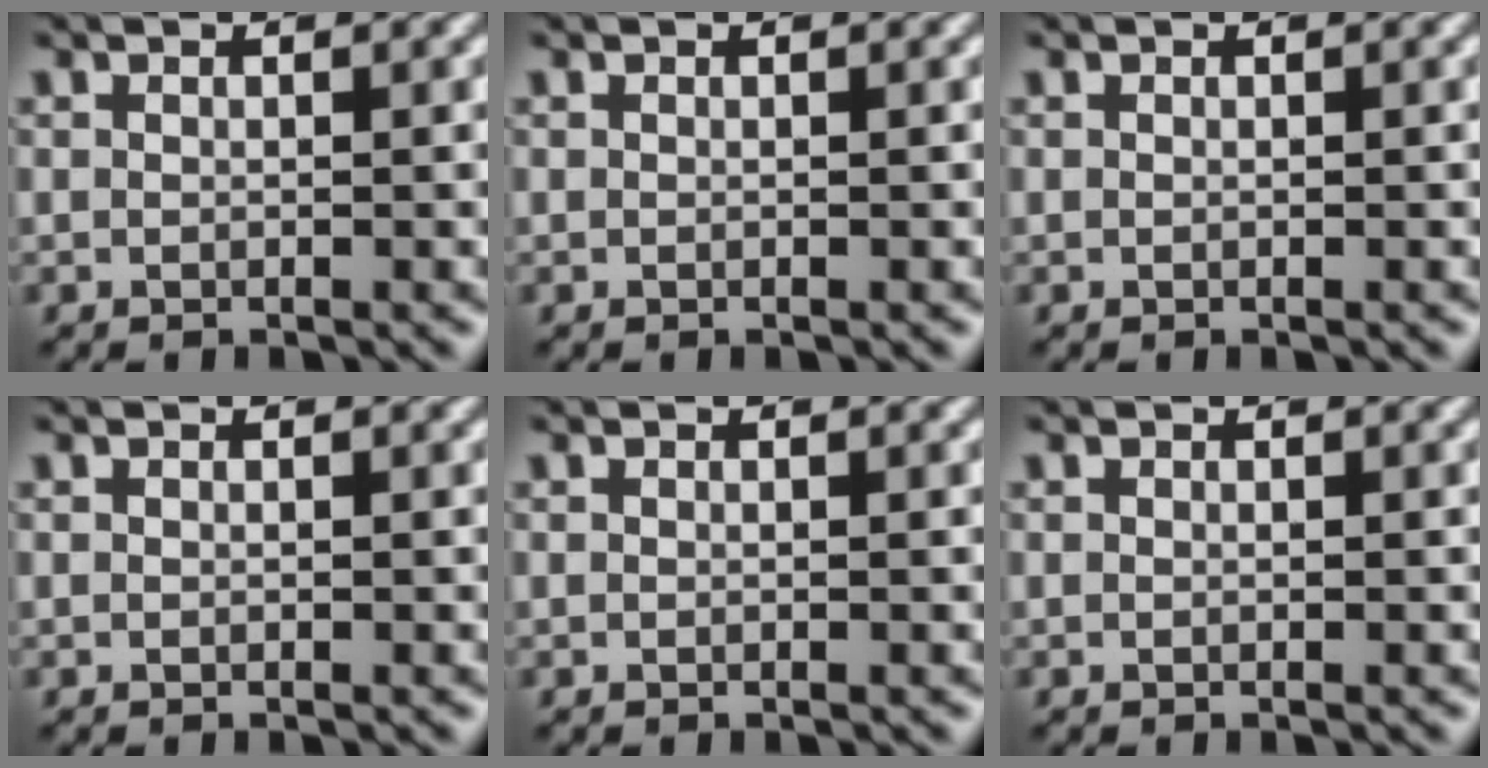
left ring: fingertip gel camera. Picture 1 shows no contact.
{"total": 0.0}
{"total": 0.0}
{"total": 0.0}
{"total": 0.0}
{"total": 0.0}